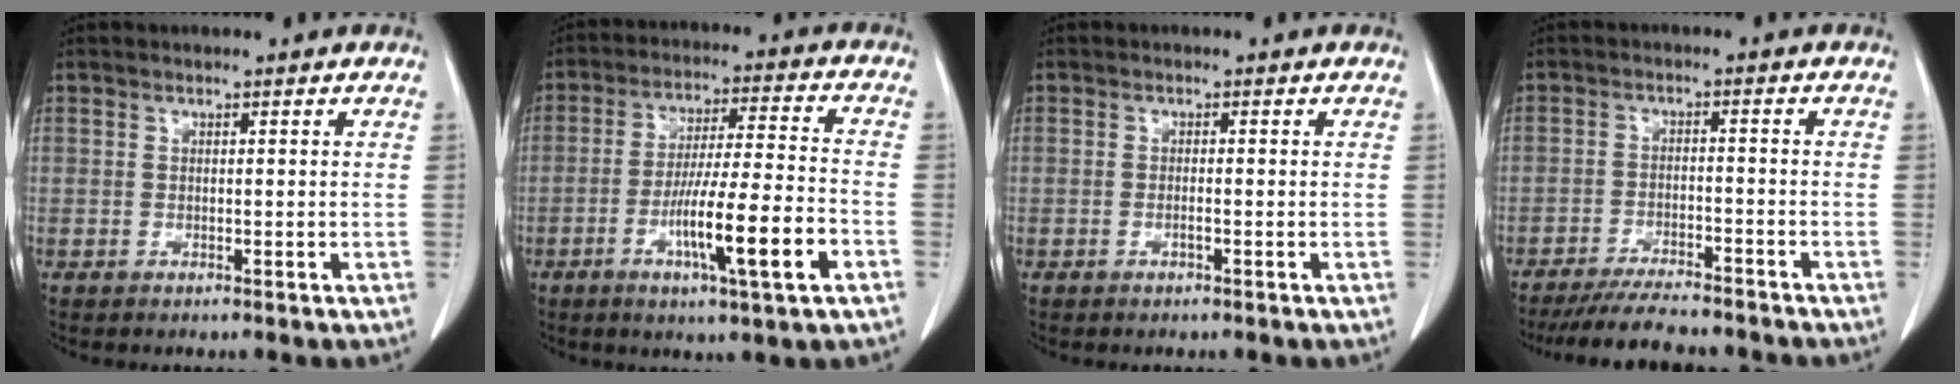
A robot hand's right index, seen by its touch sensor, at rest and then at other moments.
{"total": 13.2, "force": [-5.0, 0.3, 12.2], "torque": [-0.211, -0.008, -0.083]}
{"total": 0.8, "force": [-0.4, 0.1, 0.7], "torque": [-0.015, 0.001, -0.006]}
{"total": 9.9, "force": [-9.0, 1.5, 3.7], "torque": [-0.053, -0.010, -0.141]}